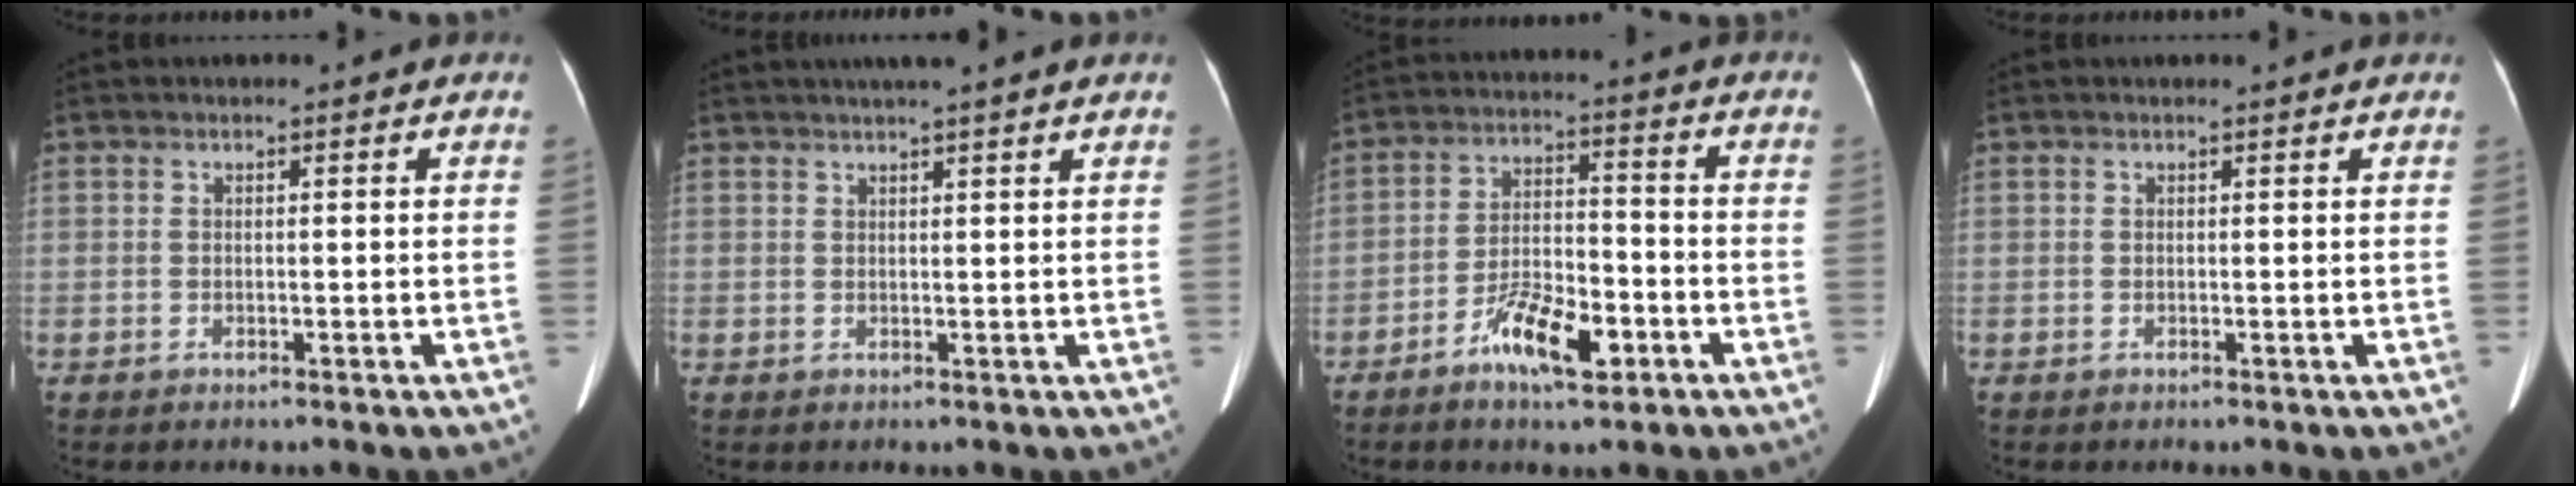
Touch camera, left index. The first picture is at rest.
{"total": 4.9, "force": [4.0, -0.7, 2.8], "torque": [-0.040, 0.021, 0.055]}
{"total": 8.6, "force": [-4.8, 2.8, 6.6], "torque": [-0.126, 0.003, -0.082]}
{"total": 1.0, "force": [0.9, 0.0, 0.3], "torque": [-0.009, 0.004, 0.011]}